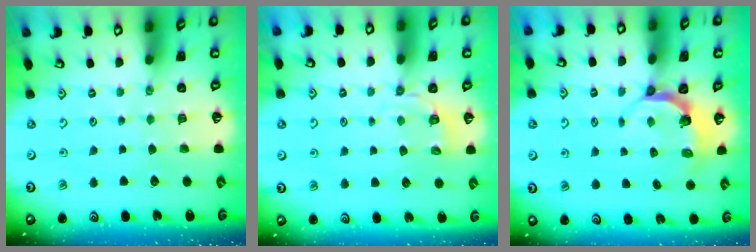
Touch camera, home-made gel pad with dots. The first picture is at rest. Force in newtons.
{"total": 3.8, "press": 3.2, "slide": 2.1}
{"total": 5.0, "press": 4.0, "slide": 3.1}